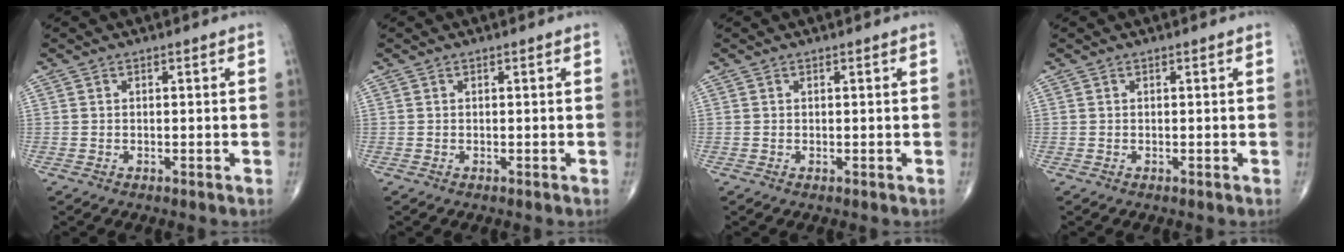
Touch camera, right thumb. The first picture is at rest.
{"total": 0.0}
{"total": 0.0}
{"total": 0.0}